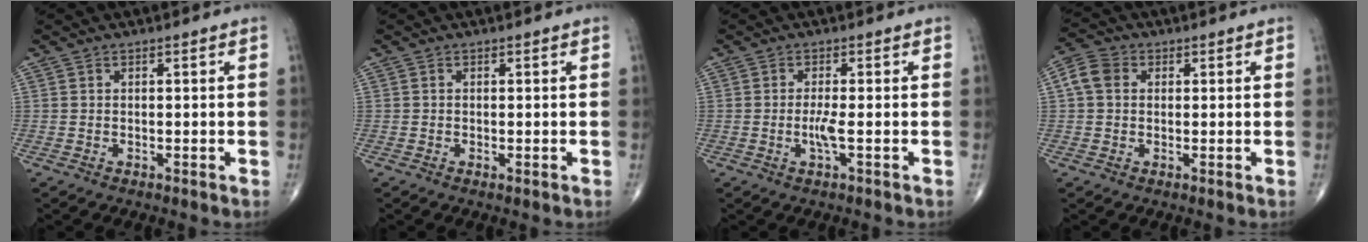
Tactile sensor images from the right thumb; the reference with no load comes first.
{"total": 0.5, "force": [-0.2, 0.1, 0.5], "torque": [-0.011, -0.003, -0.004]}
{"total": 2.6, "force": [-0.6, 0.2, 2.5], "torque": [-0.057, -0.004, -0.015]}
{"total": 5.0, "force": [0.9, 4.0, 2.9], "torque": [-0.056, 0.014, 0.010]}